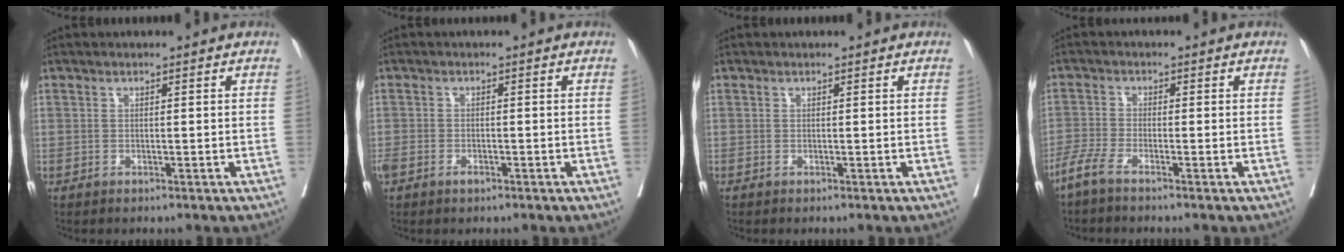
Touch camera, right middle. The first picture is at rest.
{"total": 2.8, "force": [-1.6, 1.8, 1.5], "torque": [-0.037, 0.004, -0.022]}
{"total": 0.0}
{"total": 2.8, "force": [-2.3, -0.1, 1.6], "torque": [-0.044, -0.004, -0.054]}